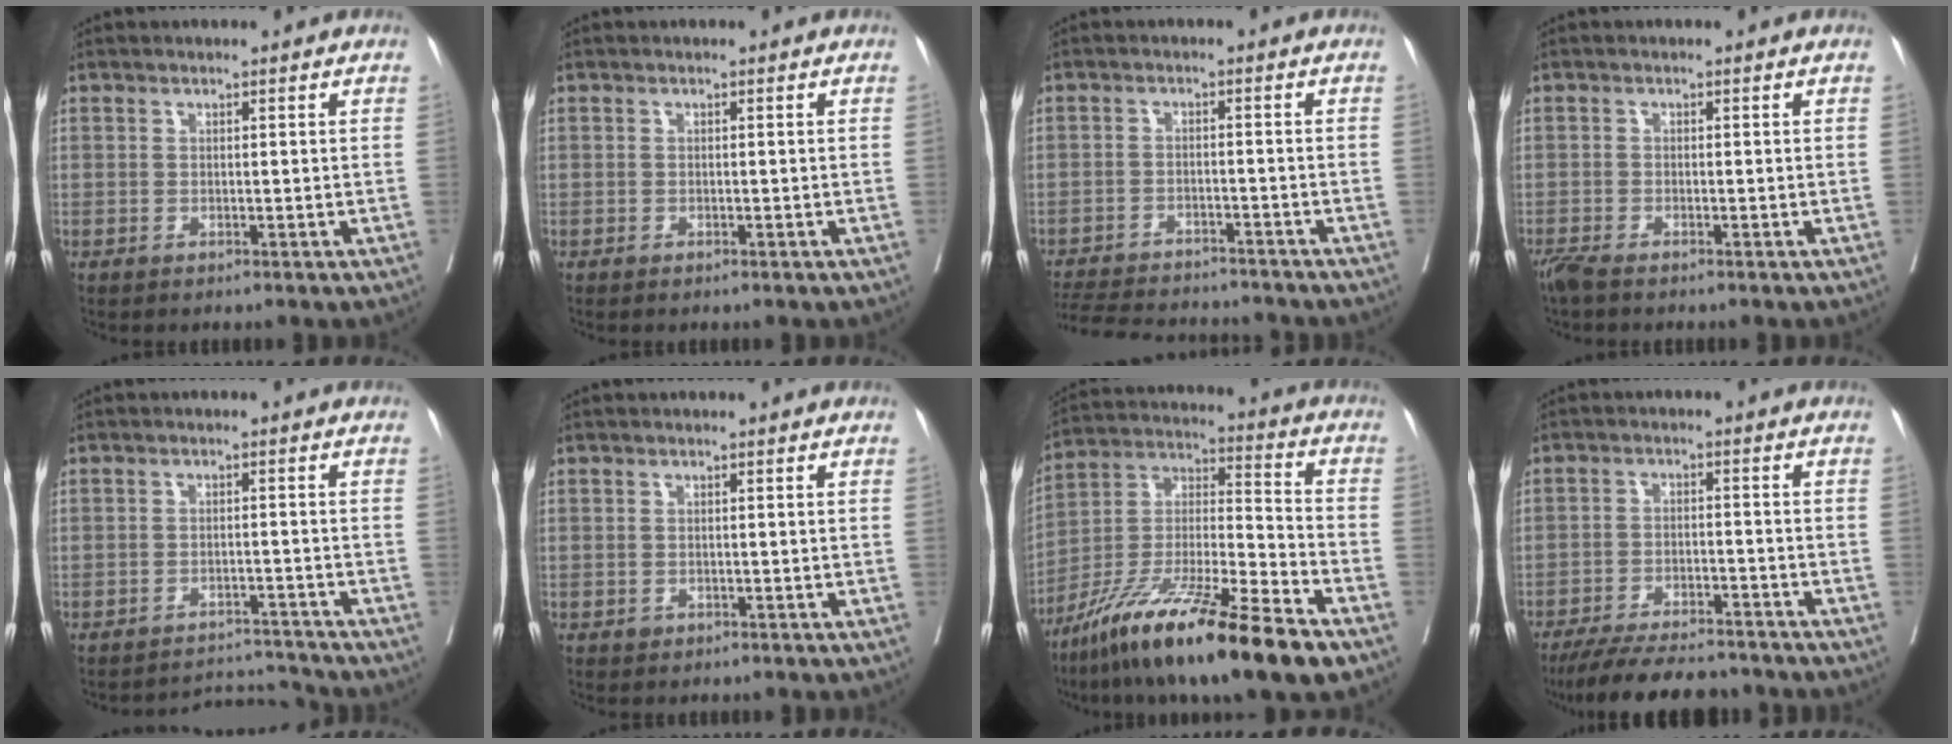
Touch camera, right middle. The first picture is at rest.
{"total": 0.0}
{"total": 14.5, "force": [-13.3, 3.0, 4.7], "torque": [-0.104, -0.007, -0.189]}
{"total": 3.3, "force": [-2.5, 1.0, 1.8], "torque": [-0.038, -0.009, -0.047]}
{"total": 4.7, "force": [-4.2, -0.9, -2.0], "torque": [0.033, 0.010, -0.062]}
{"total": 0.7, "force": [-0.3, 0.6, 0.1], "torque": [-0.001, 0.003, -0.003]}
{"total": 21.9, "force": [-14.5, 1.7, 16.3], "torque": [-0.285, -0.041, -0.259]}
{"total": 12.9, "force": [-11.5, 2.5, 5.2], "torque": [-0.079, -0.004, -0.170]}